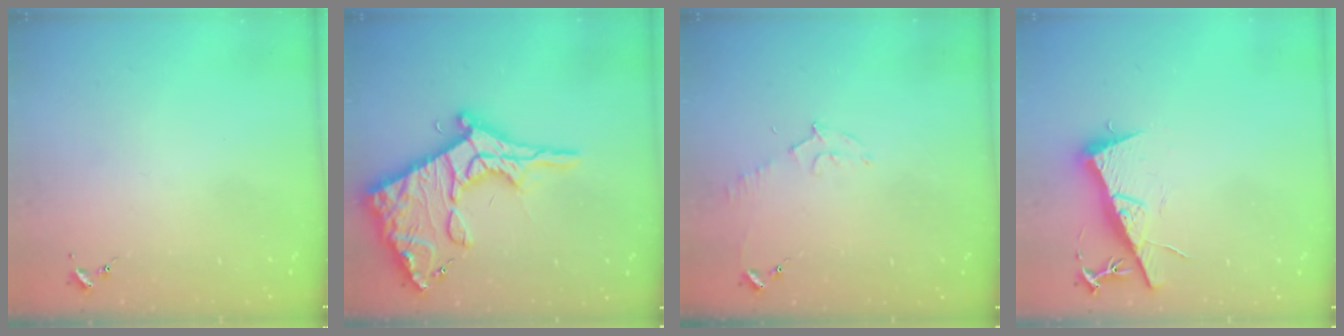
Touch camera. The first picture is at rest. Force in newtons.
{"total": 27.1, "press": 27.0, "slide": 2.1}
{"total": 6.3, "press": 6.3, "slide": 0.7}
{"total": 11.0, "press": 11.0, "slide": 0.7}